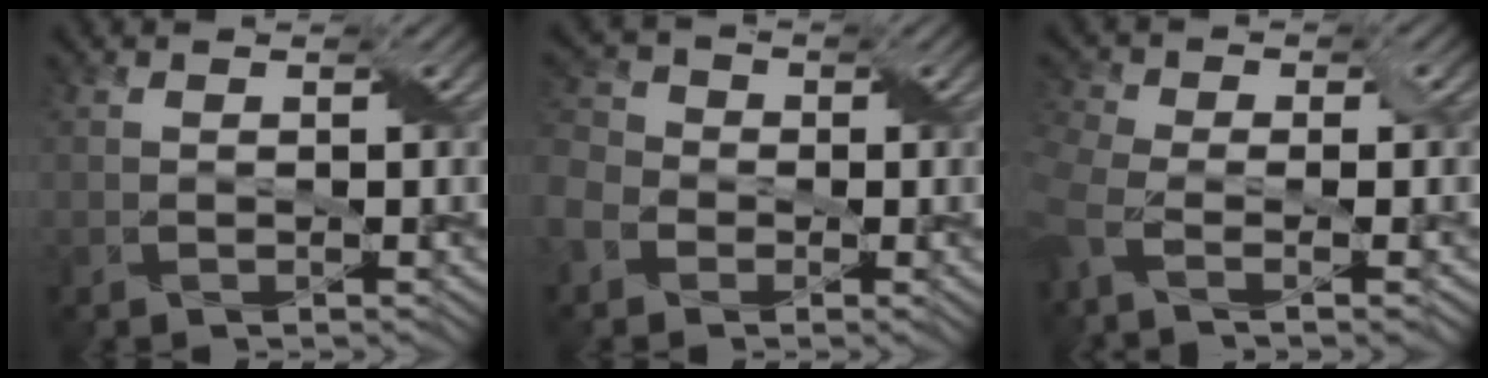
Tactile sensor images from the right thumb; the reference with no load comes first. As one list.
[{"total": 6.3, "force": [-2.8, 4.9, 2.7], "torque": [-0.097, -0.010, -0.066]}, {"total": 6.6, "force": [-2.3, 3.1, 5.4], "torque": [-0.127, -0.013, -0.038]}]